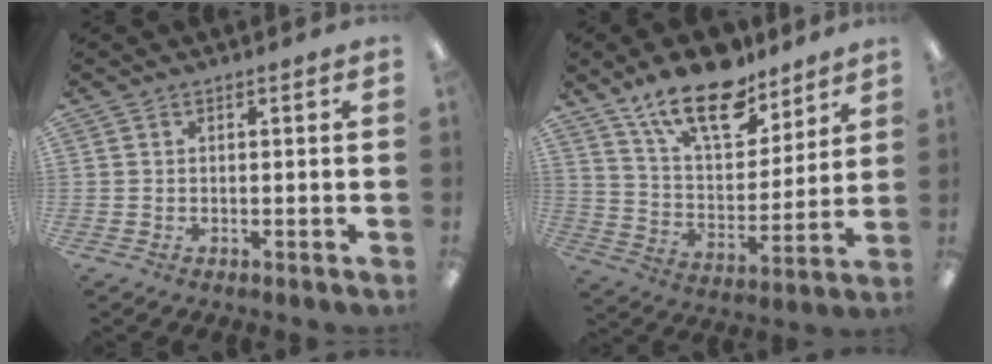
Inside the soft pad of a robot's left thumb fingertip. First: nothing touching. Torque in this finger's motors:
{"motor_torque": [0.23, 0.22, 1.40, -1.37, 0.28]}